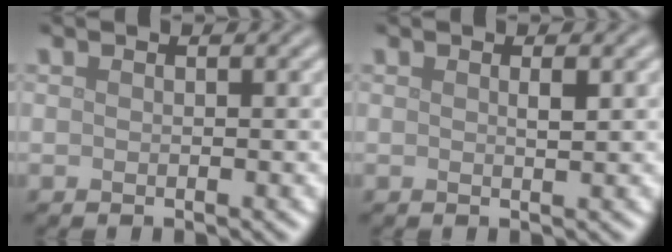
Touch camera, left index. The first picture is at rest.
{"total": 0.8, "force": [0.3, 0.1, 0.8], "torque": [-0.013, 0.001, 0.004]}